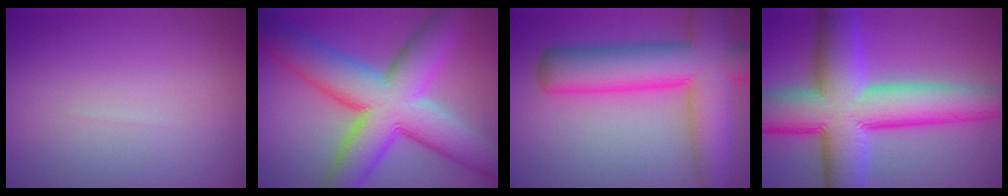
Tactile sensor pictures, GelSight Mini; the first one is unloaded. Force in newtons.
{"total": 12.5, "press": 12.5, "slide": 0.4}
{"total": 11.0, "press": 11.0, "slide": 0.4}
{"total": 13.0, "press": 13.0, "slide": 0.2}